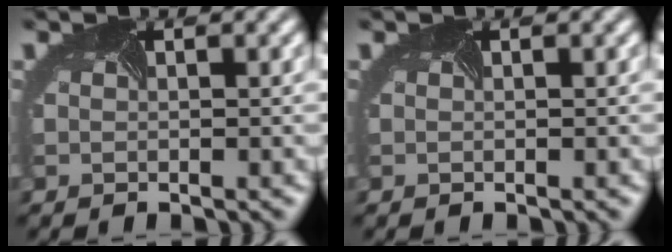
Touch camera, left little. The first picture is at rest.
{"total": 0.0}